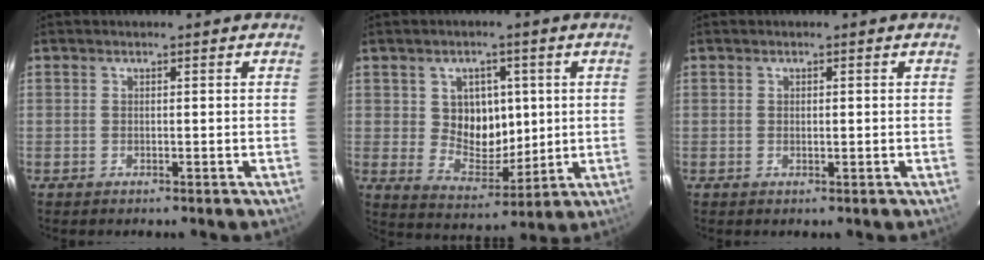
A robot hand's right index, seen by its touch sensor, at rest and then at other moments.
{"total": 9.4, "force": [2.0, 7.7, 5.0], "torque": [-0.086, 0.002, 0.051]}
{"total": 0.7, "force": [0.2, 0.3, 0.6], "torque": [-0.011, 0.002, 0.005]}